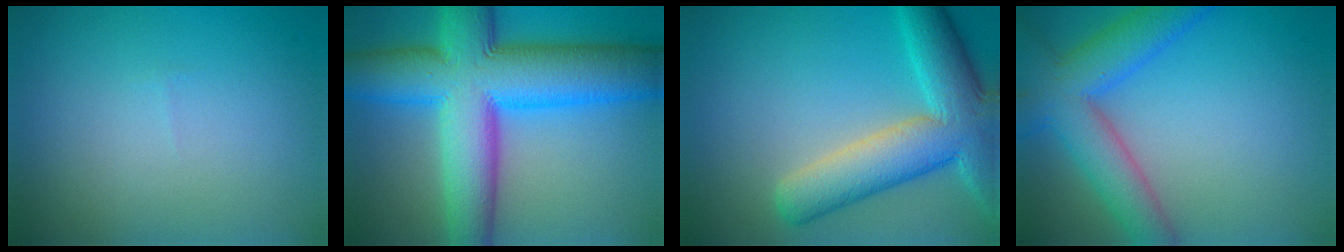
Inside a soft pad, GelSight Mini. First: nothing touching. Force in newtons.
{"total": 14.3, "press": 14.3, "slide": 0.3}
{"total": 9.1, "press": 9.1, "slide": 0.6}
{"total": 7.0, "press": 7.0, "slide": 0.4}